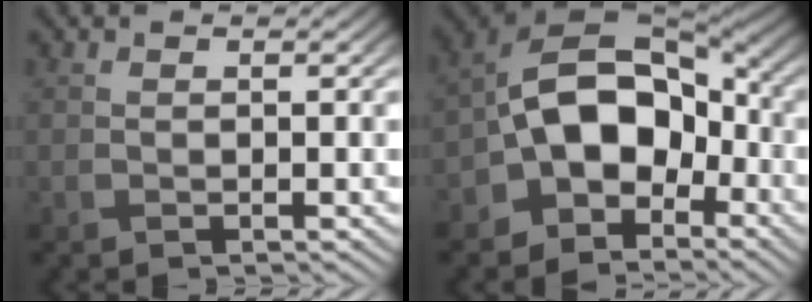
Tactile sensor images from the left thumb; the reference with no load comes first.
{"total": 12.4, "force": [-4.0, 8.5, 8.1], "torque": [-0.138, -0.001, -0.093]}